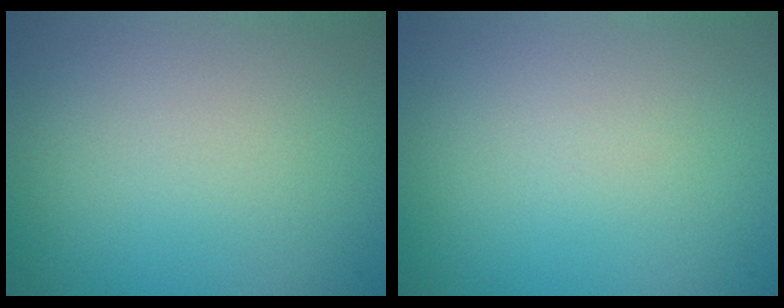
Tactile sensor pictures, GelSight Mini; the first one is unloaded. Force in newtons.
{"total": 0.0}